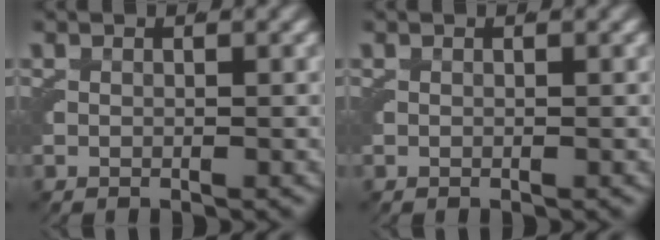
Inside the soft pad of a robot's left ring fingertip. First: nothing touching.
{"total": 0.0}